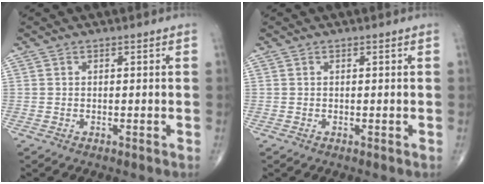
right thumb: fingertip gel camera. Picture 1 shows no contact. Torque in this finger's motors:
{"motor_torque": [-0.01, 0.21, -0.10, -0.27, -0.02]}